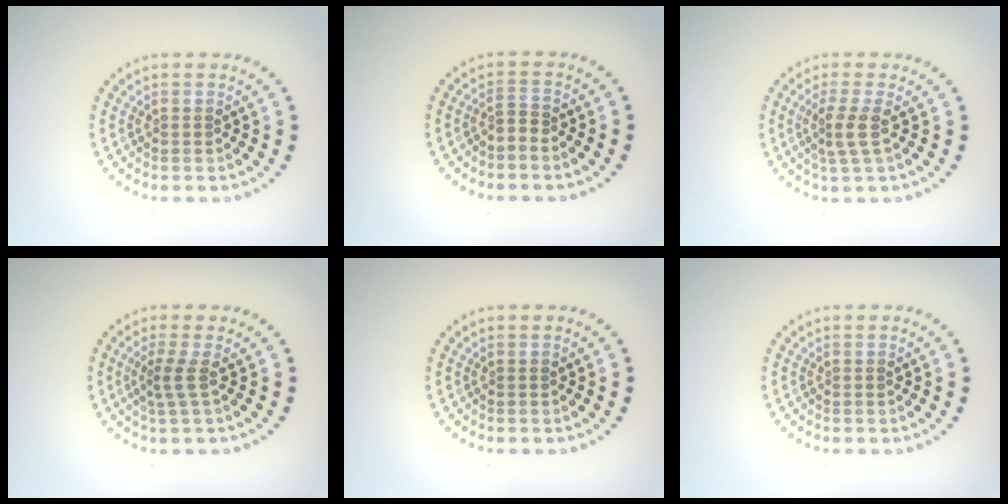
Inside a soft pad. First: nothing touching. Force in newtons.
{"total": 1.0, "press": 0.5, "slide": 0.9}
{"total": 2.3, "press": 1.7, "slide": 1.6}
{"total": 1.8, "press": 1.2, "slide": 1.4}
{"total": 0.0}
{"total": 0.0}